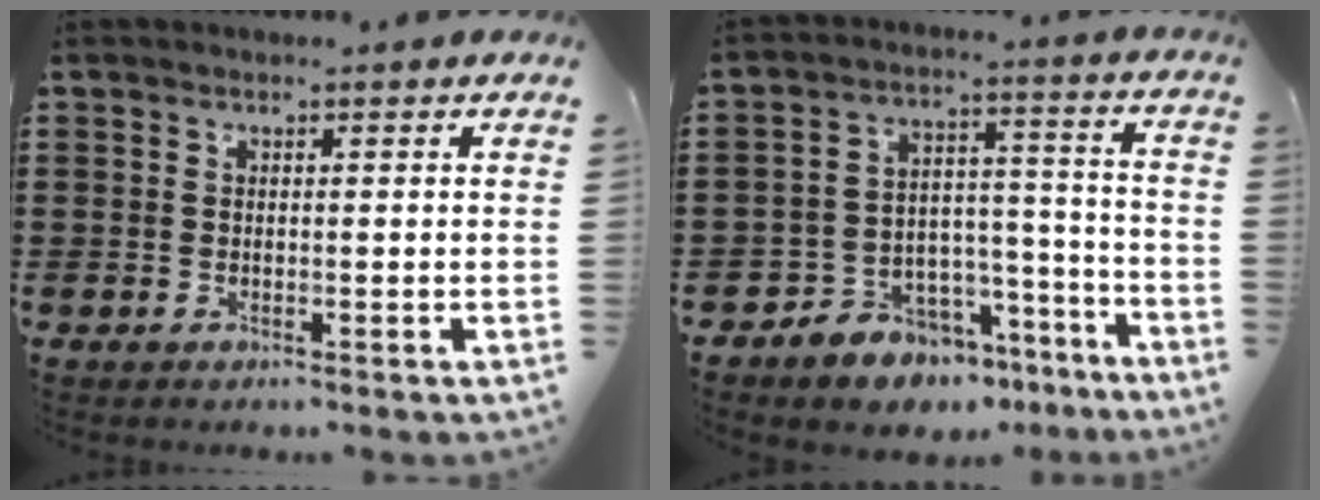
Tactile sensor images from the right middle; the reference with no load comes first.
{"total": 6.3, "force": [-5.5, 3.1, -0.1], "torque": [-0.002, 0.017, -0.104]}